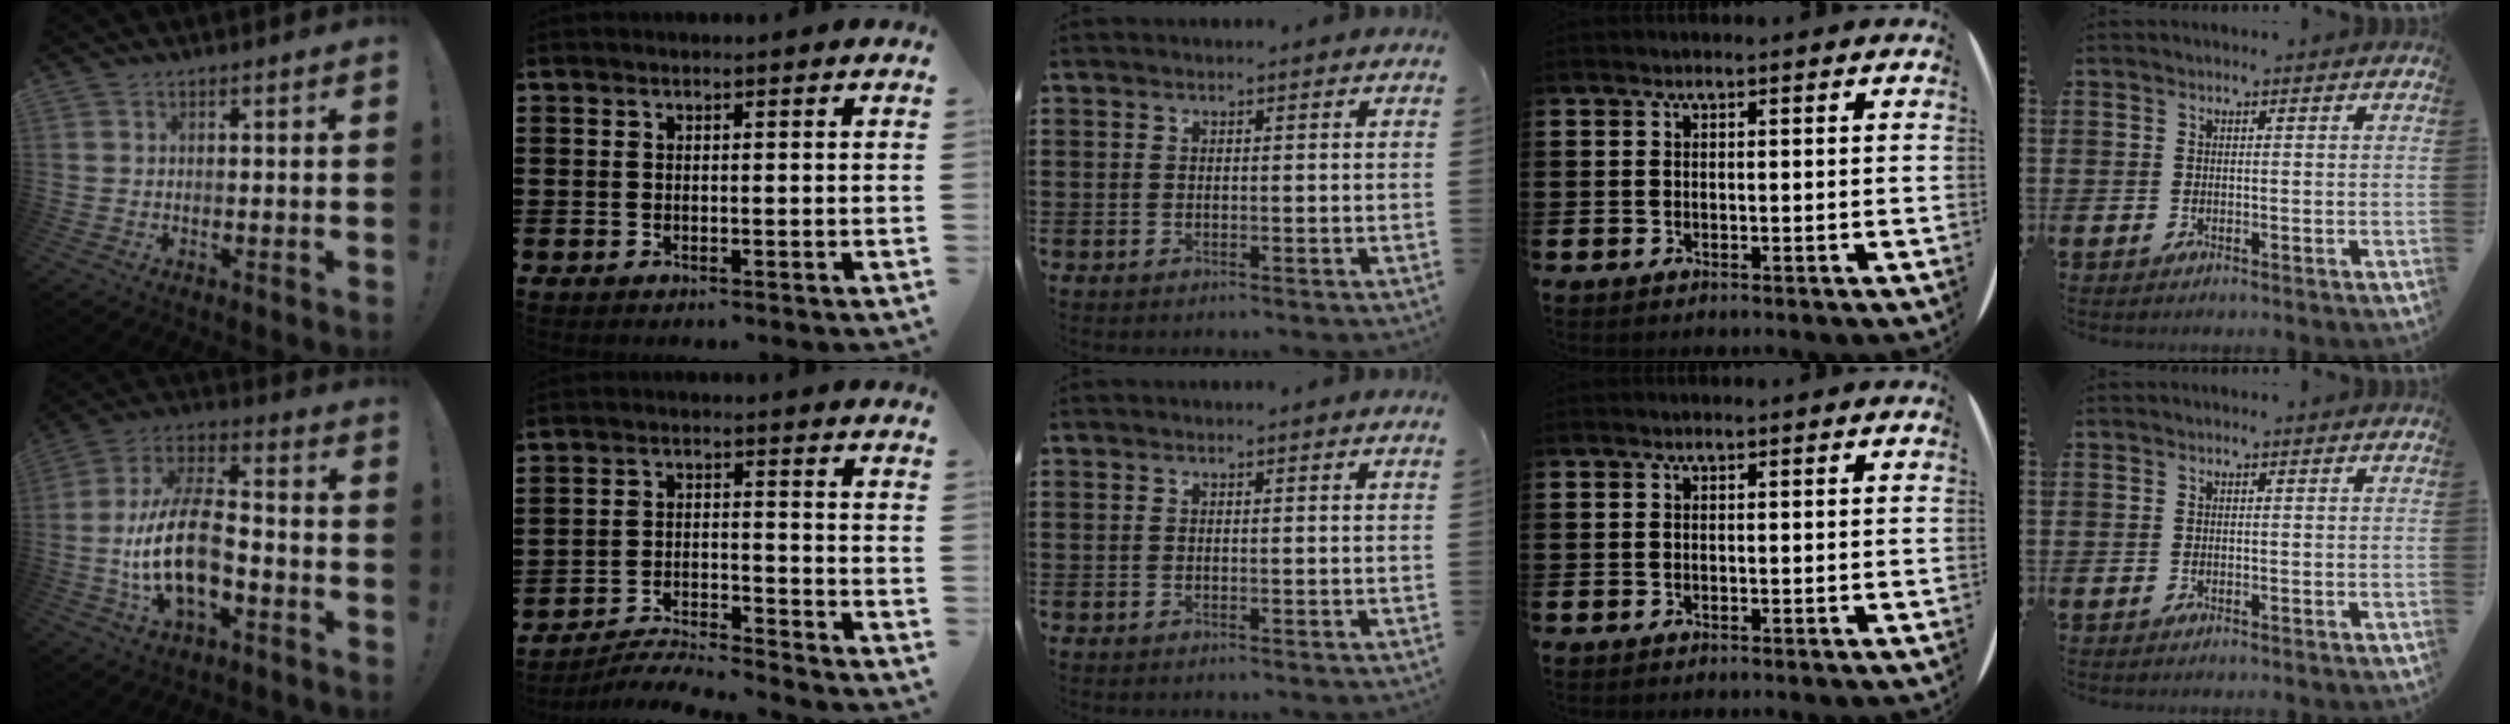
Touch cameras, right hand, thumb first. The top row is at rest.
{"thumb": {"total": 18.7, "force": [-4.6, 9.9, 15.2], "torque": [-0.286, 0.027, -0.074]}, "index": {"total": 5.1, "force": [-5.0, 0.0, 1.0], "torque": [-0.028, -0.002, -0.103]}}